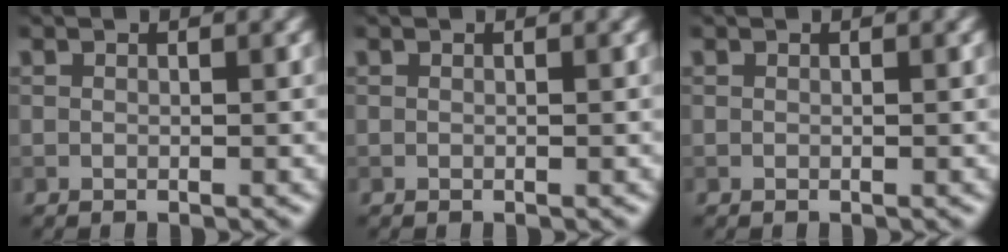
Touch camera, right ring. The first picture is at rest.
{"total": 0.0}
{"total": 0.0}